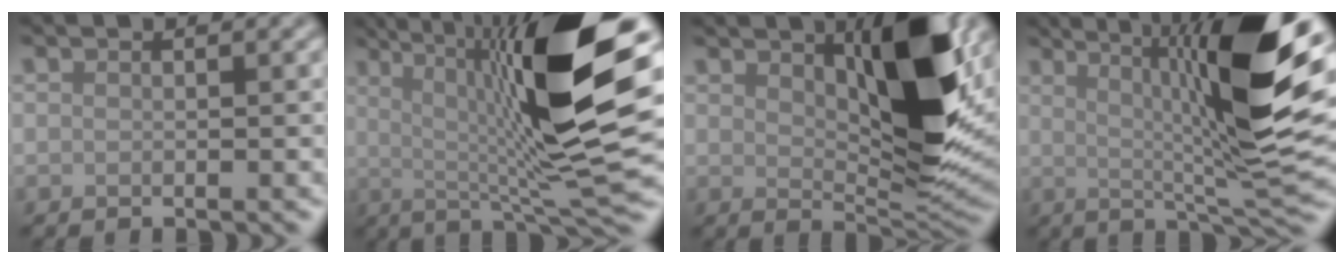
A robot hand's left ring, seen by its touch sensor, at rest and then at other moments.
{"total": 15.8, "force": [3.2, 3.3, 15.2], "torque": [-0.230, 0.012, 0.049]}
{"total": 9.4, "force": [3.2, 3.2, 8.2], "torque": [-0.132, -0.008, 0.055]}
{"total": 14.2, "force": [3.2, 2.7, 13.5], "torque": [-0.194, 0.013, 0.047]}